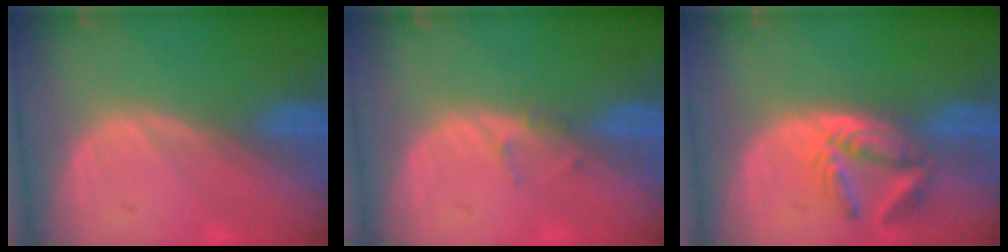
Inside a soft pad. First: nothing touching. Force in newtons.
{"total": 1.1, "press": 0.8, "slide": 0.7}
{"total": 5.7, "press": 5.3, "slide": 2.3}